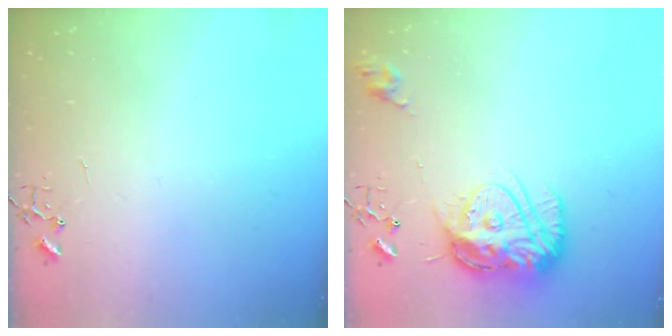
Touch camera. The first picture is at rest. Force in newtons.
{"total": 15.2, "press": 15.1, "slide": 1.5}